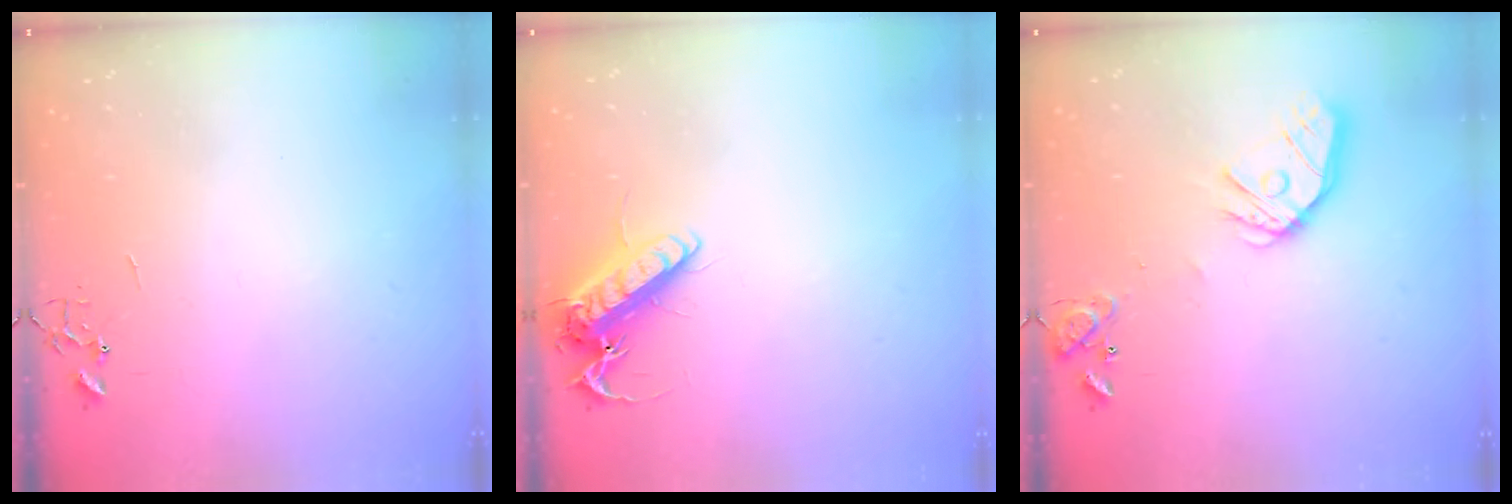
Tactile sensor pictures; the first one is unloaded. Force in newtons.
{"total": 13.5, "press": 13.3, "slide": 2.1}
{"total": 15.4, "press": 15.3, "slide": 2.1}